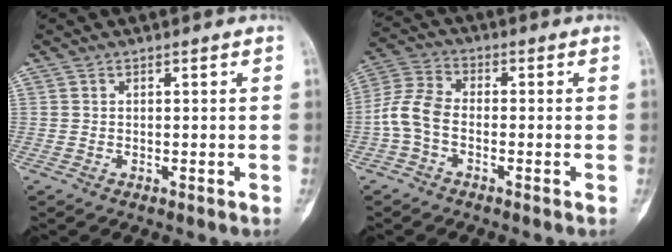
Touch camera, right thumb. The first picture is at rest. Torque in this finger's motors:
{"motor_torque": [0.03, 0.03, 0.15, -0.15, 0.07]}